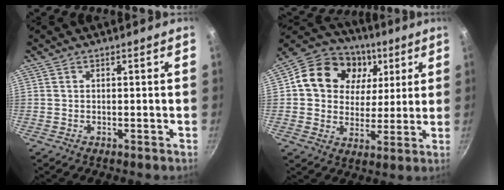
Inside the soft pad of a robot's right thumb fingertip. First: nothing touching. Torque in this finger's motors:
{"motor_torque": [0.02, 0.18, 0.20, -0.04, 0.19]}